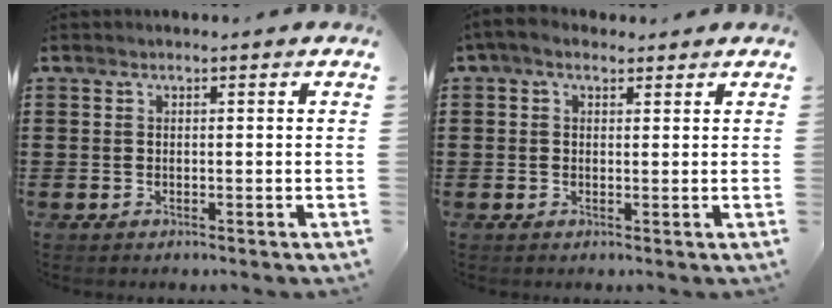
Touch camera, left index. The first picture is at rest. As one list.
[{"total": 2.2, "force": [1.1, 1.3, 1.4], "torque": [-0.029, 0.009, 0.021]}]